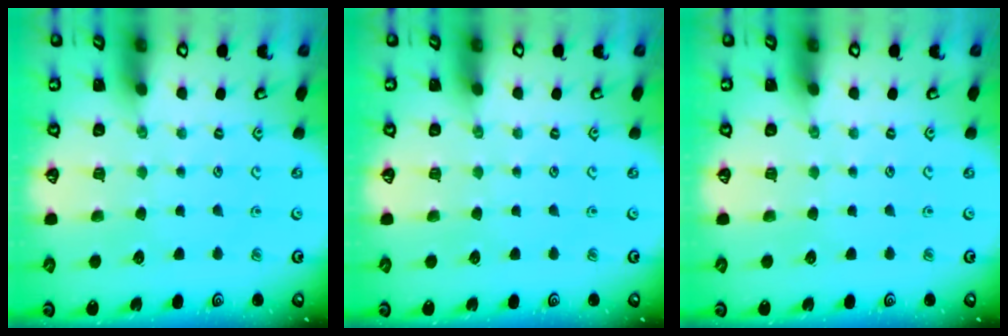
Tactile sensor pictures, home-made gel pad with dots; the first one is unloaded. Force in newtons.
{"total": 0.0}
{"total": 0.0}